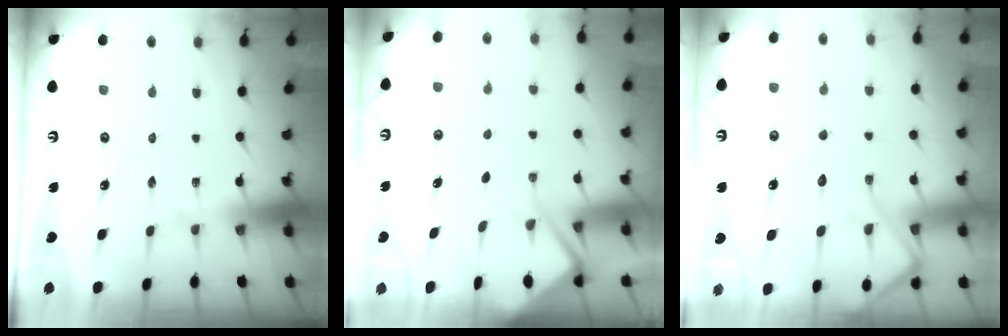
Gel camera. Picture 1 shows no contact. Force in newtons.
{"total": 5.6, "press": 5.6, "slide": 0.5}
{"total": 10.9, "press": 10.9, "slide": 1.0}